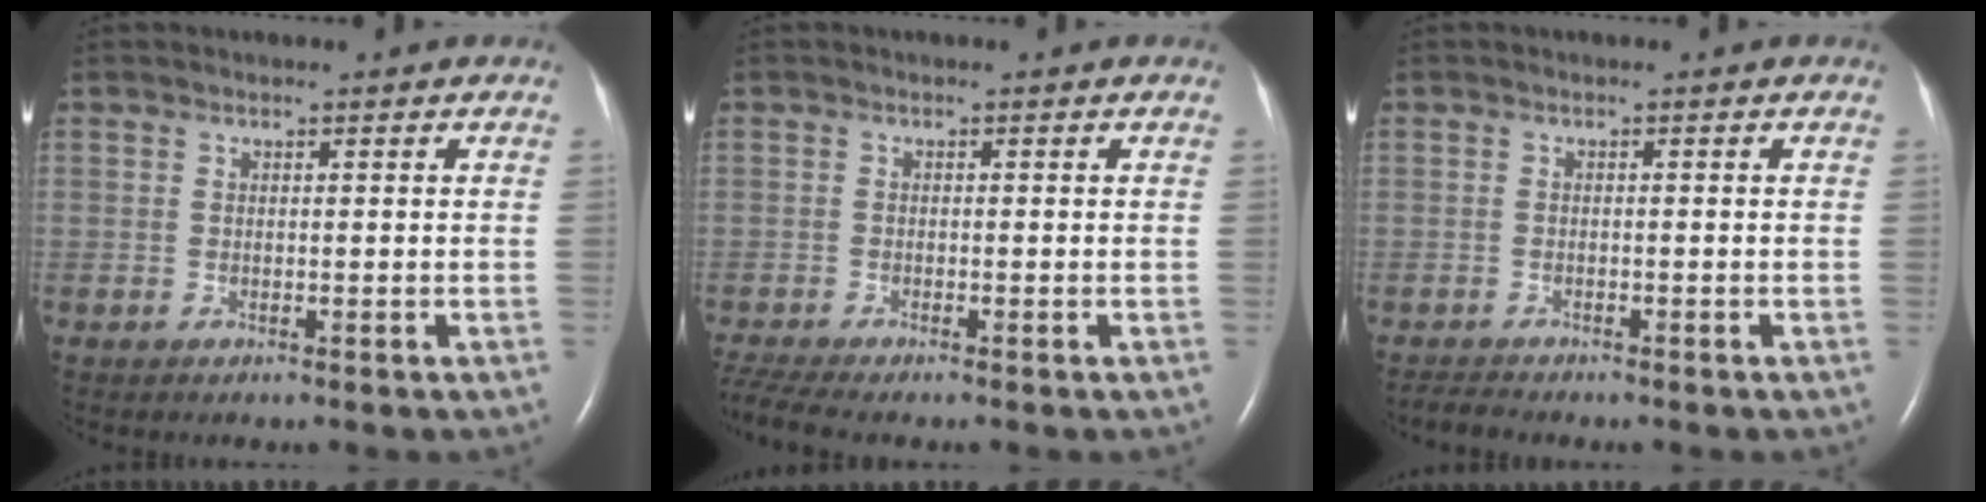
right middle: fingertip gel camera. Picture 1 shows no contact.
{"total": 4.2, "force": [-3.7, -0.2, 2.1], "torque": [-0.050, -0.013, -0.070]}
{"total": 1.4, "force": [-1.4, 0.0, 0.1], "torque": [-0.008, -0.009, -0.024]}